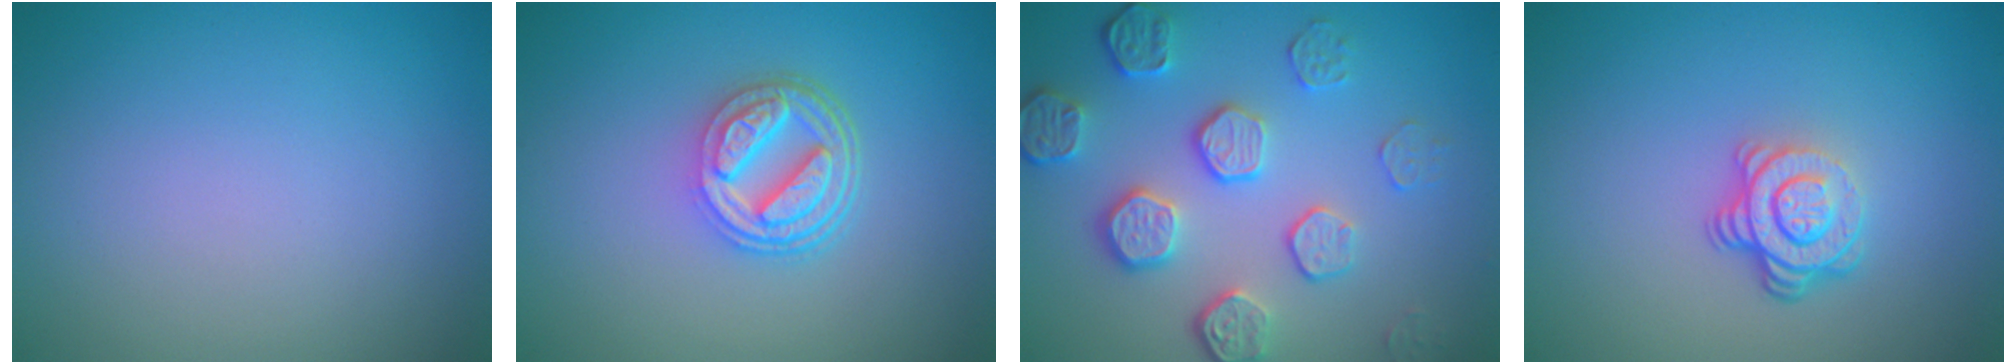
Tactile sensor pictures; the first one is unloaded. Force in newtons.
{"total": 4.8, "press": 3.7, "slide": 3.1}
{"total": 5.3, "press": 4.0, "slide": 3.5}
{"total": 4.0, "press": 2.7, "slide": 2.9}